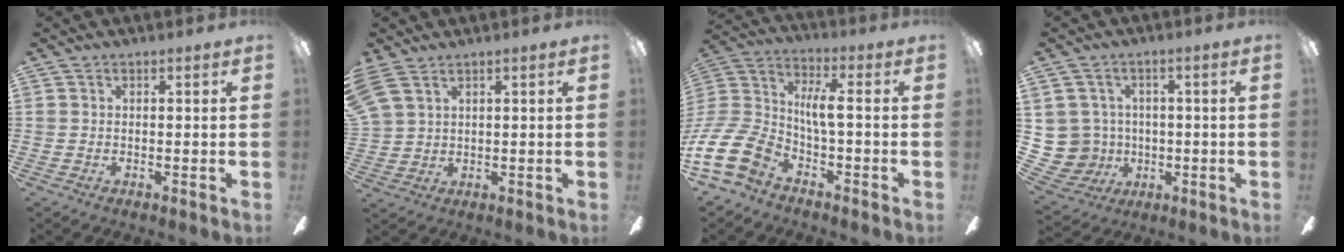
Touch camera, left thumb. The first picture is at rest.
{"total": 4.6, "force": [3.2, 2.4, 2.3], "torque": [-0.052, -0.002, 0.065]}
{"total": 14.6, "force": [-5.1, 8.4, 10.8], "torque": [-0.246, 0.009, -0.093]}
{"total": 7.9, "force": [0.9, 7.8, 0.9], "torque": [-0.060, -0.006, 0.028]}